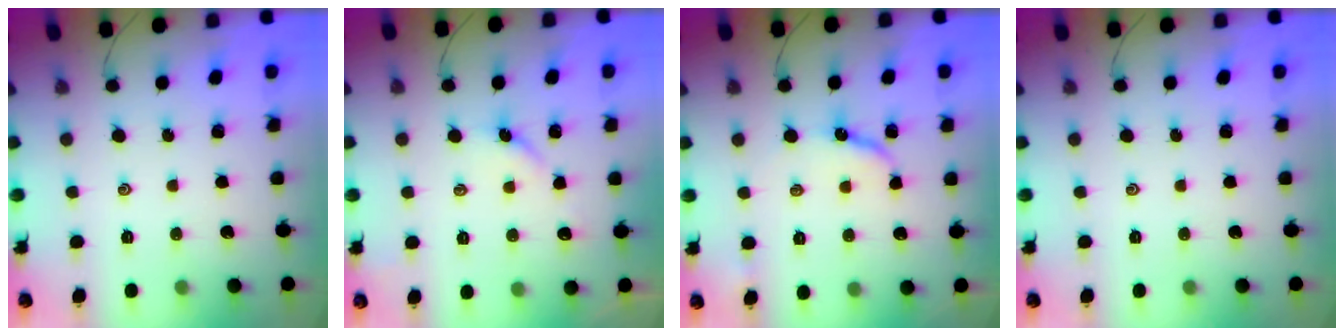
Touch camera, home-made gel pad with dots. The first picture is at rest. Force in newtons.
{"total": 3.8, "press": 3.8, "slide": 0.5}
{"total": 8.0, "press": 8.0, "slide": 0.7}
{"total": 0.0}